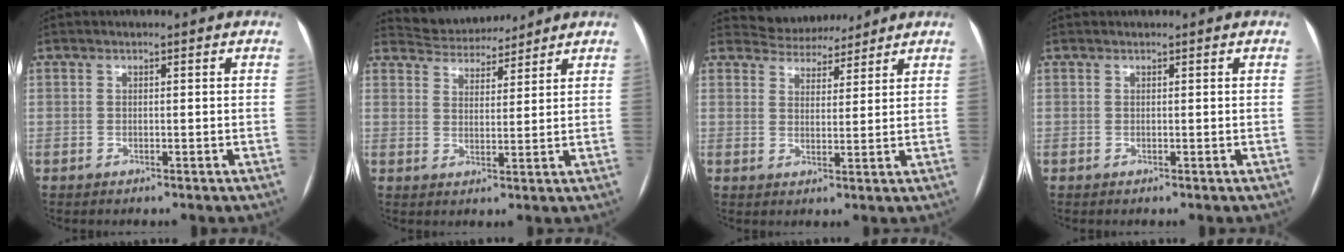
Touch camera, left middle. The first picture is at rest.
{"total": 7.4, "force": [7.2, 1.5, 0.8], "torque": [-0.018, 0.016, 0.115]}
{"total": 6.2, "force": [5.9, 1.8, 0.2], "torque": [-0.006, 0.012, 0.090]}
{"total": 0.0}